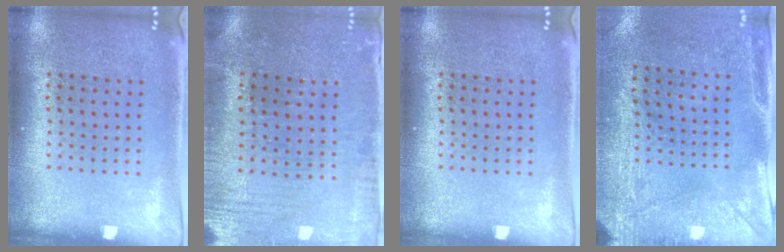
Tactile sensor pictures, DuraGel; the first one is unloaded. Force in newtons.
{"total": 0.5, "press": 0.3, "slide": 0.4}
{"total": 0.0}
{"total": 2.9, "press": 2.3, "slide": 1.8}